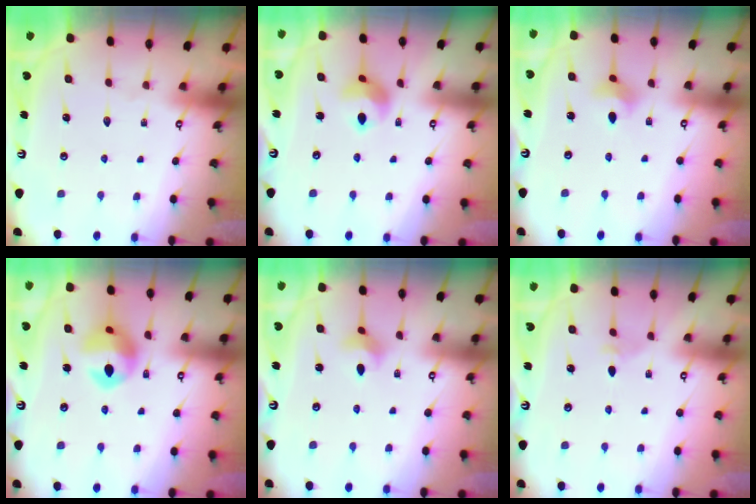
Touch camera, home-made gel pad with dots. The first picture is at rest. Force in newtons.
{"total": 8.2, "press": 8.1, "slide": 1.0}
{"total": 5.1, "press": 5.0, "slide": 0.9}
{"total": 12.7, "press": 12.6, "slide": 1.3}
{"total": 2.9, "press": 2.8, "slide": 0.6}
{"total": 2.2, "press": 2.1, "slide": 0.6}